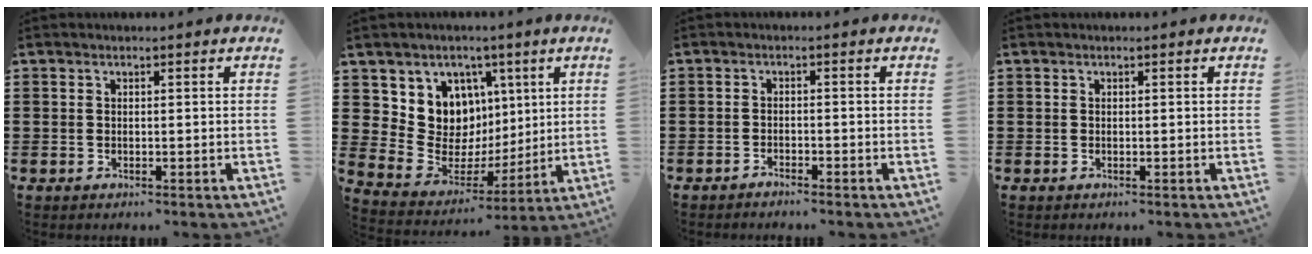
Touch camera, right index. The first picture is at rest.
{"total": 10.0, "force": [3.8, 8.9, 2.6], "torque": [-0.083, -0.041, 0.077]}
{"total": 1.3, "force": [-1.3, 0.0, 0.1], "torque": [-0.006, 0.002, -0.027]}
{"total": 0.0}